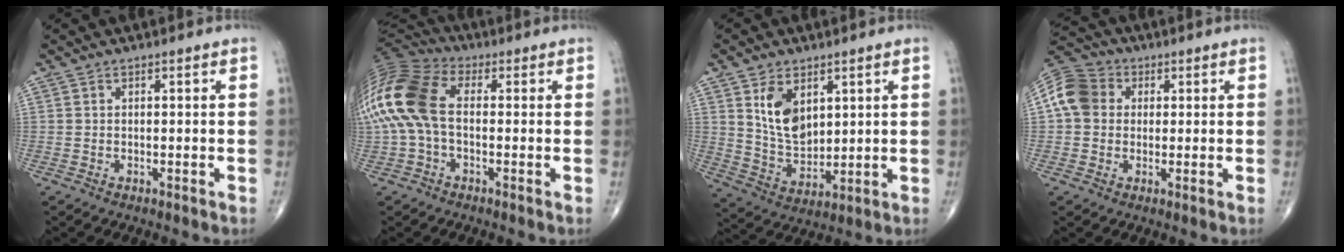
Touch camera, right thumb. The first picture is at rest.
{"total": 17.2, "force": [0.2, 10.3, 13.8], "torque": [-0.323, 0.029, -0.004]}
{"total": 9.7, "force": [3.8, 6.0, 6.5], "torque": [-0.095, -0.026, 0.086]}
{"total": 9.2, "force": [1.3, 7.8, 4.7], "torque": [-0.079, 0.020, 0.010]}